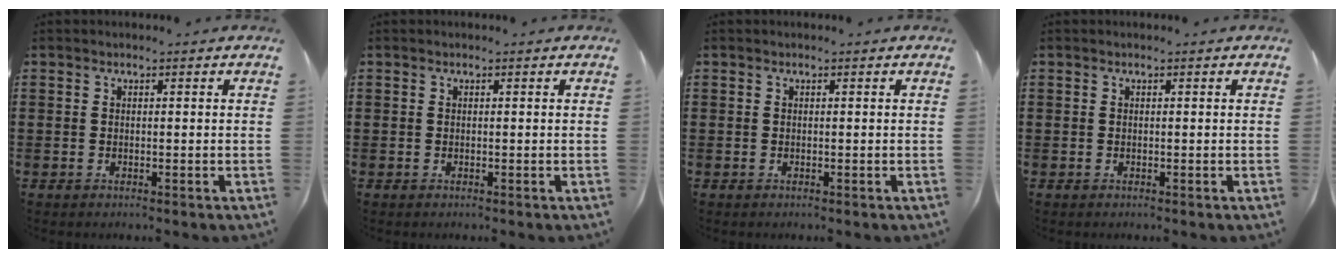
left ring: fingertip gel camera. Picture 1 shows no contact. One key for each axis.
{"total": 0.0}
{"total": 0.0}
{"total": 0.0}